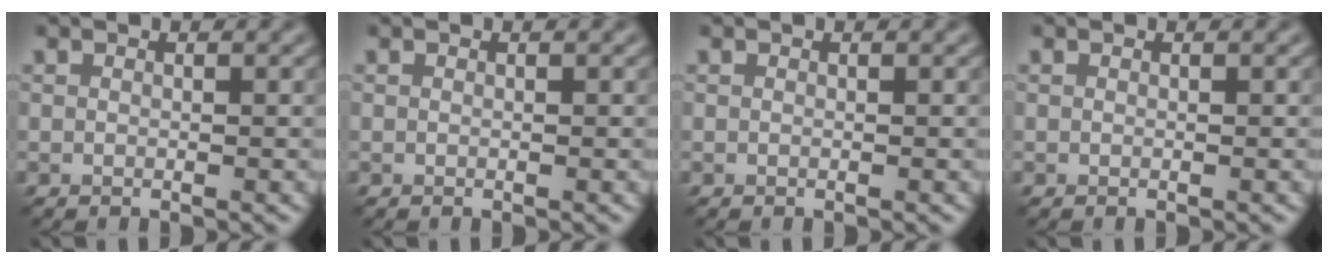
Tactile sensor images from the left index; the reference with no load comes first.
{"total": 0.0}
{"total": 0.0}
{"total": 0.0}